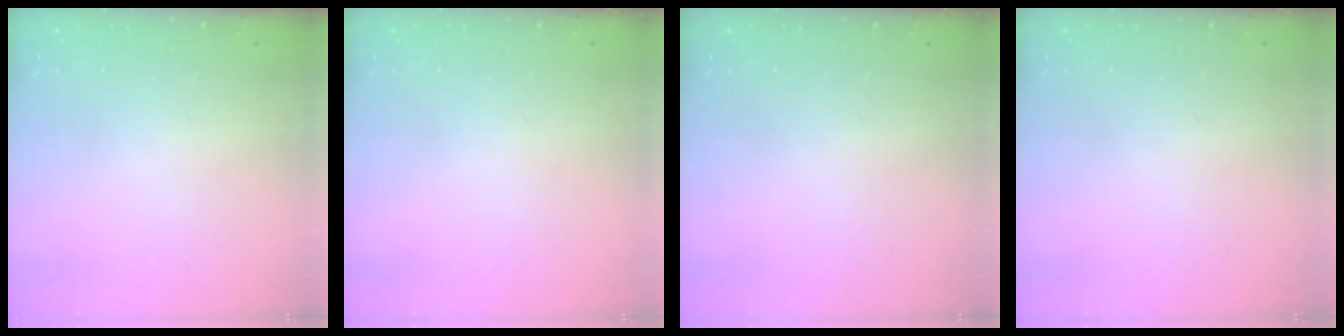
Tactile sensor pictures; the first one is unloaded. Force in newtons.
{"total": 0.0}
{"total": 0.0}
{"total": 0.0}